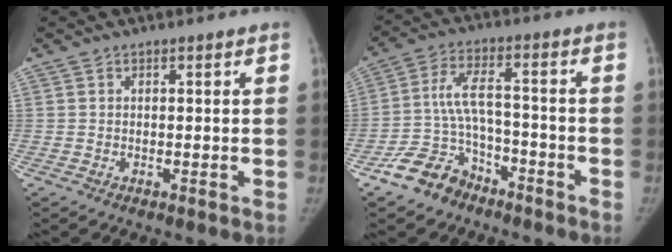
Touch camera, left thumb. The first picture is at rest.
{"total": 9.7, "force": [-6.7, 5.5, 4.2], "torque": [-0.079, 0.050, -0.125]}